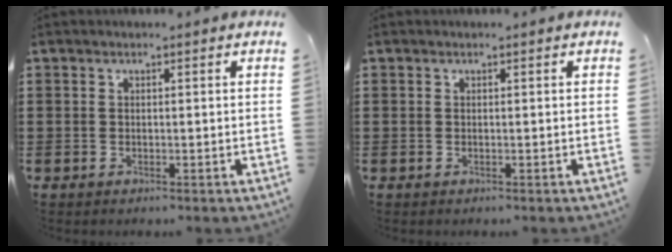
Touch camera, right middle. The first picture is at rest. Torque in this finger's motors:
{"motor_torque": [0.00, 0.00, 0.00, 0.00]}